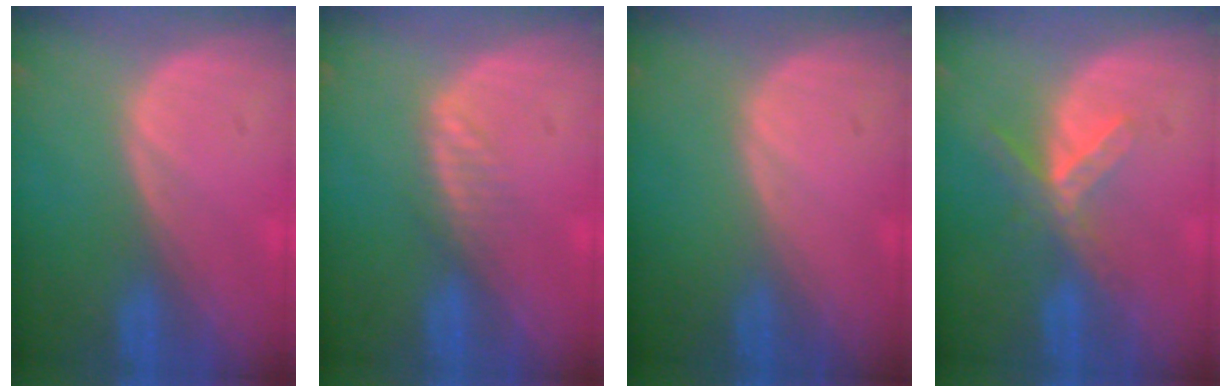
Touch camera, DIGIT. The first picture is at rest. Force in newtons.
{"total": 2.0, "press": 2.0, "slide": 0.2}
{"total": 0.0}
{"total": 5.7, "press": 5.0, "slide": 2.8}